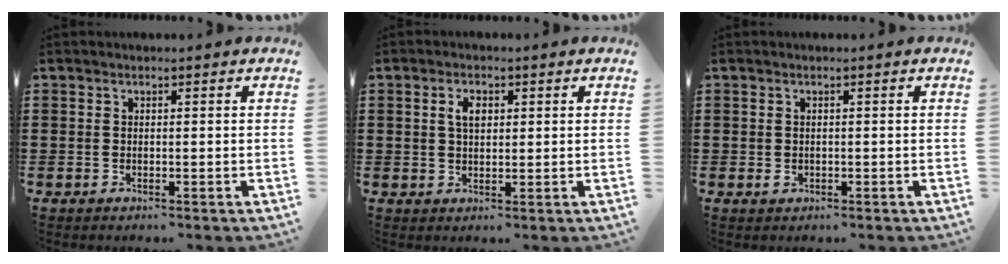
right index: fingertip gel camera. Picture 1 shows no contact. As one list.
[{"total": 3.0, "force": [0.9, 1.6, 2.4], "torque": [-0.051, 0.009, 0.014]}, {"total": 1.0, "force": [-0.1, 0.8, 0.6], "torque": [-0.013, 0.004, -0.003]}]